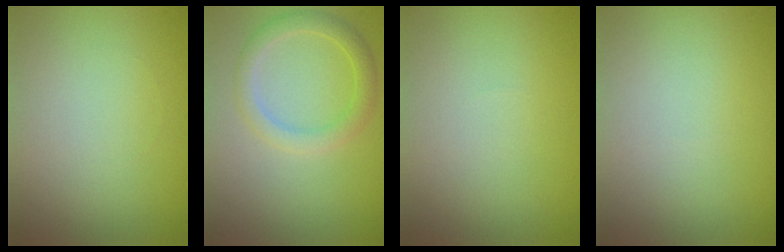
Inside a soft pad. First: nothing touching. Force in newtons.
{"total": 2.4, "press": 2.4, "slide": 0.1}
{"total": 0.0}
{"total": 0.0}